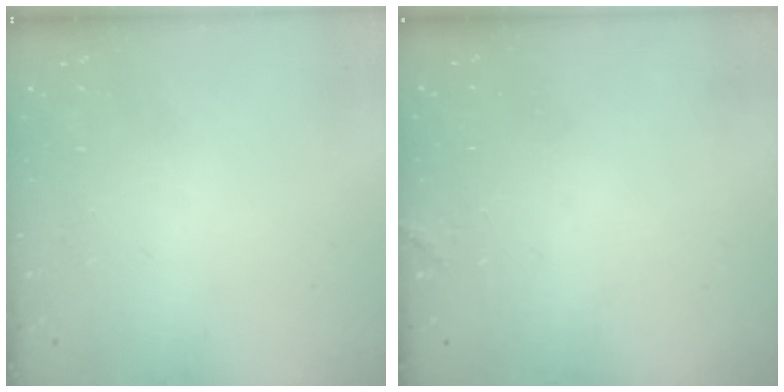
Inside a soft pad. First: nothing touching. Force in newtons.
{"total": 5.2, "press": 5.2, "slide": 0.1}